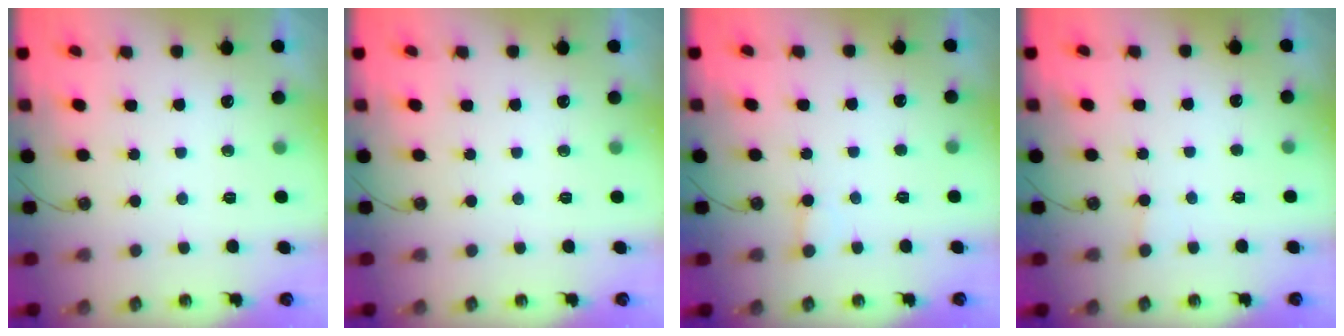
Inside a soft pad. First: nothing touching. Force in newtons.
{"total": 0.0}
{"total": 1.9, "press": 1.9, "slide": 0.2}
{"total": 1.7, "press": 1.7, "slide": 0.3}